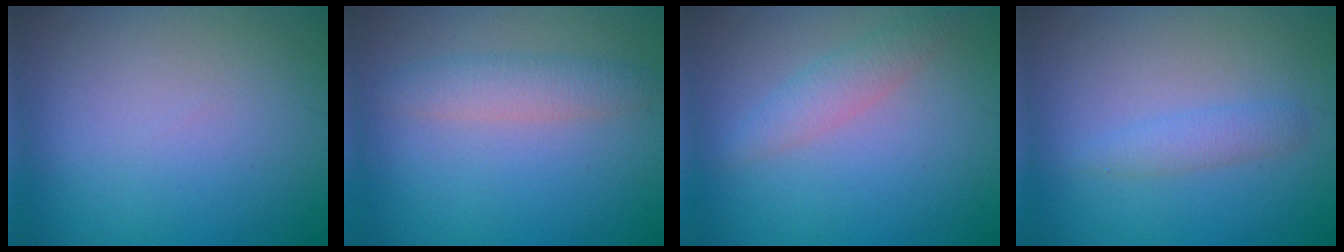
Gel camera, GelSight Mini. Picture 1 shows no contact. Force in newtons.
{"total": 2.5, "press": 2.5, "slide": 0.1}
{"total": 2.2, "press": 2.2, "slide": 0.1}
{"total": 1.6, "press": 1.6, "slide": 0.2}